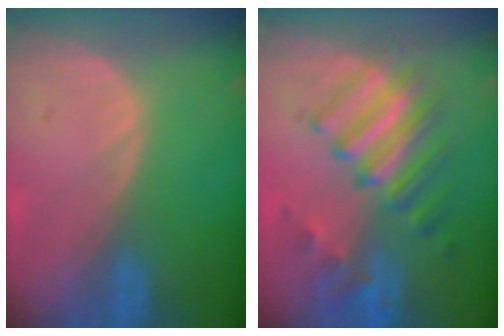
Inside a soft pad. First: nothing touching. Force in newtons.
{"total": 9.5, "press": 8.4, "slide": 4.4}